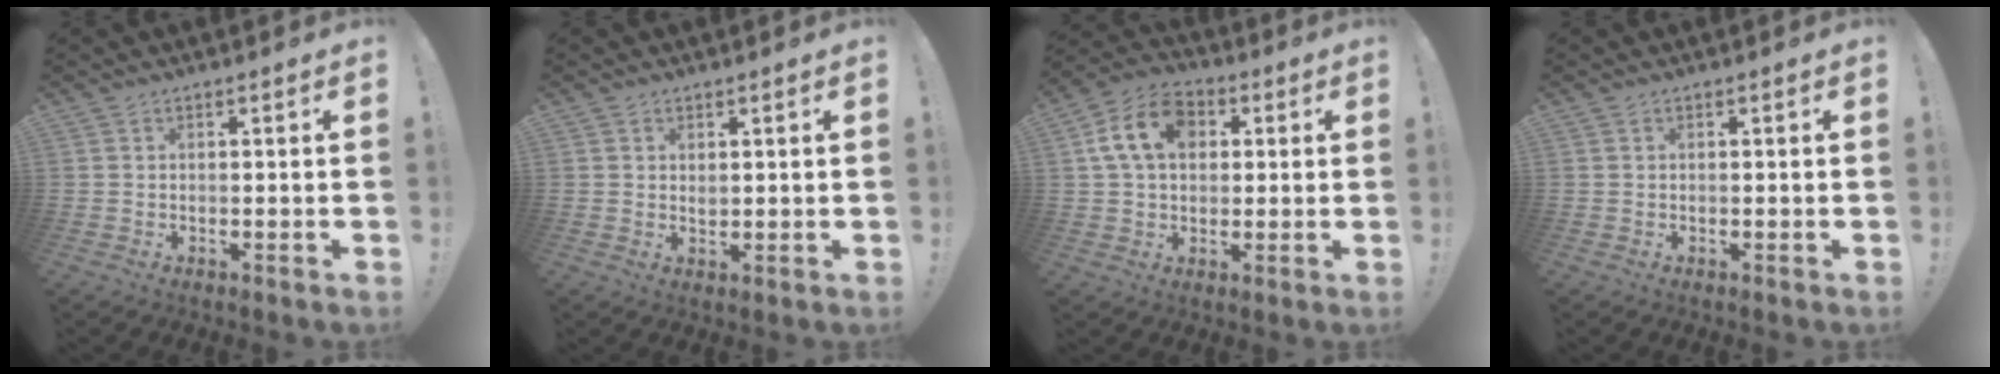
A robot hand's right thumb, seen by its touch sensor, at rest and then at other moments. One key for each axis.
{"total": 1.6, "fx": 1.0, "fy": 1.1, "fz": 0.6, "tx": -0.001, "ty": -0.004, "tz": 0.015}
{"total": 14.1, "fx": 3.9, "fy": 10.2, "fz": 9.0, "tx": -0.152, "ty": 0.005, "tz": 0.076}
{"total": 0.0}